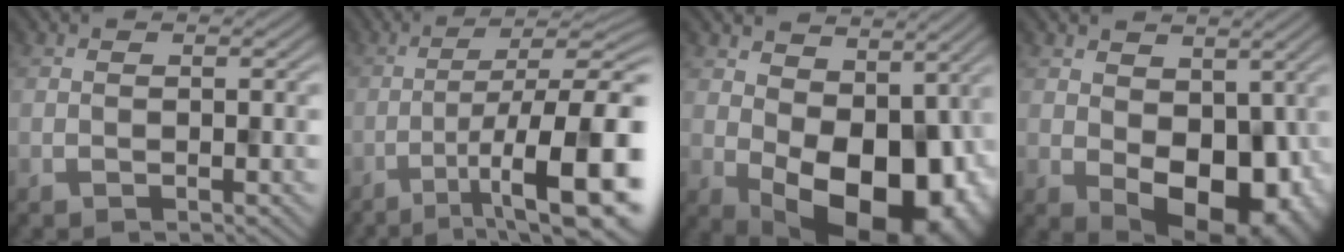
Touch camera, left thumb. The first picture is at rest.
{"total": 13.8, "force": [-5.4, 3.7, 12.1], "torque": [-0.166, -0.004, -0.071]}
{"total": 14.0, "force": [-0.5, 9.3, 10.4], "torque": [-0.136, -0.037, 0.022]}
{"total": 9.9, "force": [-0.6, 6.8, 7.2], "torque": [-0.097, -0.032, 0.013]}